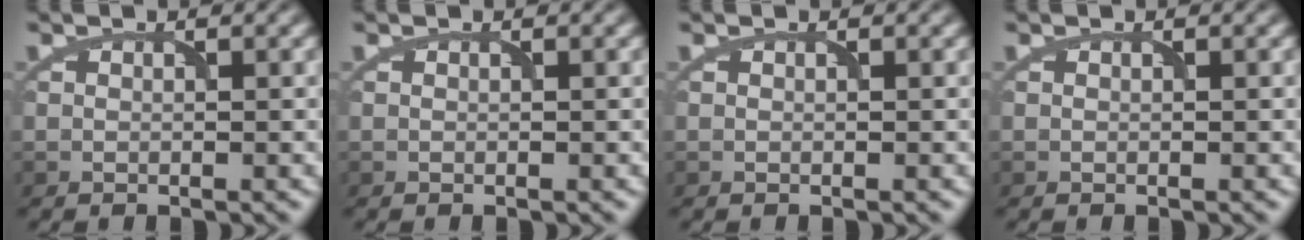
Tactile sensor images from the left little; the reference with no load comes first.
{"total": 0.0}
{"total": 0.0}
{"total": 0.0}